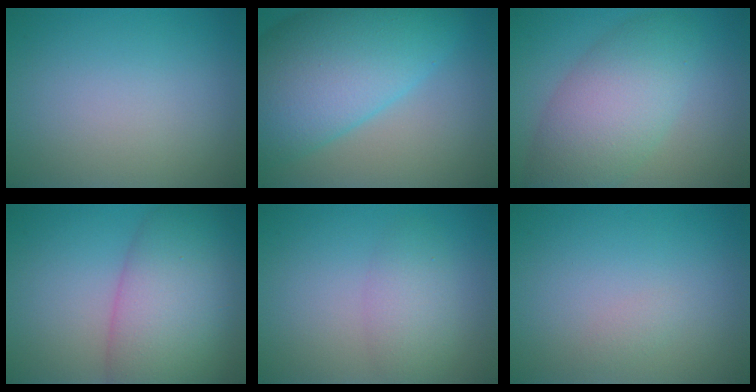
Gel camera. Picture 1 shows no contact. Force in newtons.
{"total": 12.2, "press": 12.2, "slide": 0.5}
{"total": 6.8, "press": 6.8, "slide": 0.2}
{"total": 10.2, "press": 10.2, "slide": 0.4}
{"total": 2.8, "press": 2.8, "slide": 0.1}
{"total": 0.6, "press": 0.6, "slide": 0.0}